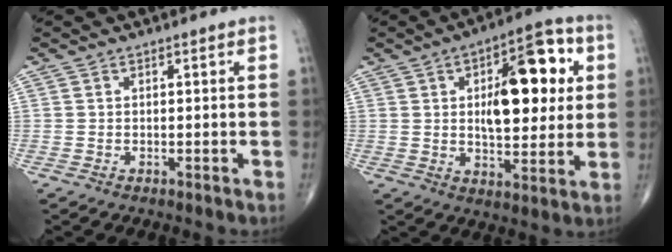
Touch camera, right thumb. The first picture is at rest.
{"total": 17.1, "force": [3.6, 8.1, 14.6], "torque": [-0.165, 0.002, 0.049]}